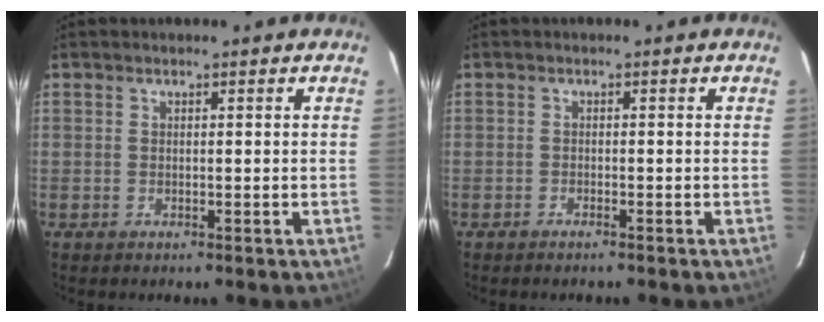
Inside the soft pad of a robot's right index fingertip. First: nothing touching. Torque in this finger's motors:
{"motor_torque": [-0.17, -0.24, -0.02, -0.01]}